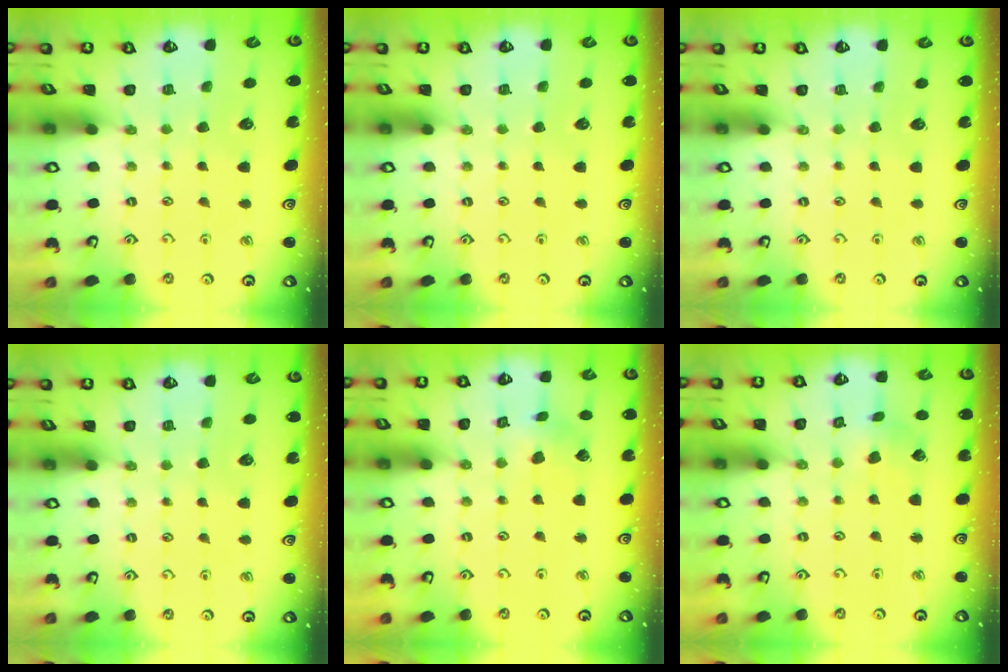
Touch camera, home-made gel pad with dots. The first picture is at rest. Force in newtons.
{"total": 0.0}
{"total": 0.0}
{"total": 0.0}
{"total": 2.9, "press": 2.9, "slide": 0.2}
{"total": 1.5, "press": 1.5, "slide": 0.2}